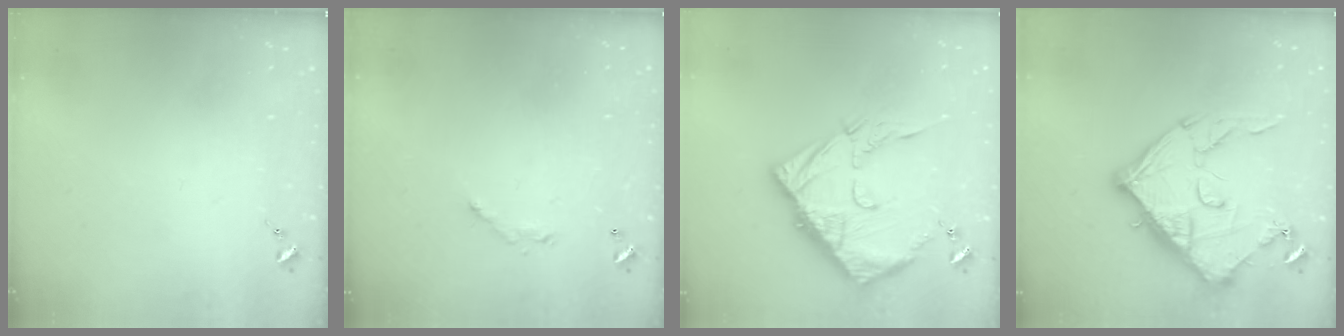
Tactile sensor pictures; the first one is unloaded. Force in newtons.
{"total": 6.0, "press": 6.0, "slide": 0.4}
{"total": 15.6, "press": 15.5, "slide": 1.4}
{"total": 15.4, "press": 15.4, "slide": 0.9}